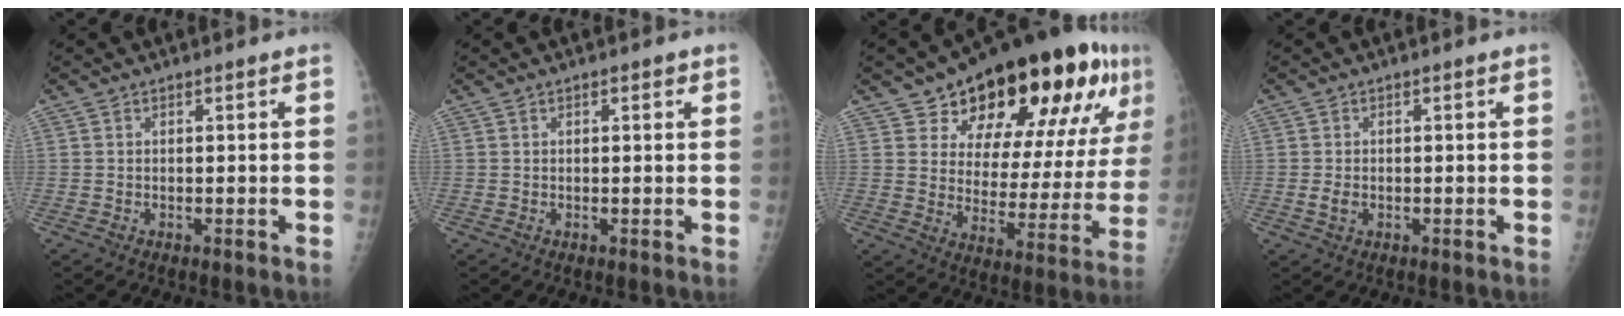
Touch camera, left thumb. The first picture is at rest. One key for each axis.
{"total": 1.1, "fx": 0.5, "fy": 0.6, "fz": 0.7, "tx": -0.003, "ty": 0.001, "tz": 0.004}
{"total": 26.2, "fx": 14.5, "fy": 11.2, "fz": 18.8, "tx": -0.237, "ty": -0.033, "tz": 0.216}
{"total": 2.1, "fx": -0.4, "fy": 1.5, "fz": 1.4, "tx": -0.023, "ty": 0.002, "tz": -0.005}